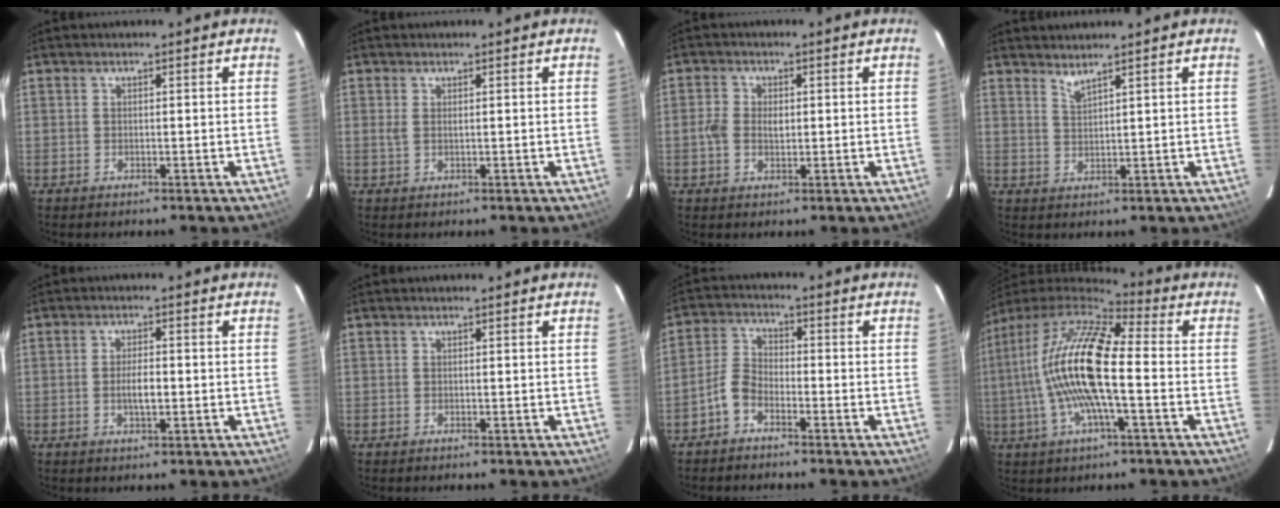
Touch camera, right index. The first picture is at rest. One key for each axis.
{"total": 1.1, "fx": 0.5, "fy": 0.3, "fz": 0.9, "tx": -0.022, "ty": 0.002, "tz": 0.009}
{"total": 3.5, "fx": -0.2, "fy": 2.5, "fz": 2.4, "tx": -0.051, "ty": 0.008, "tz": -0.005}
{"total": 2.1, "fx": 1.9, "fy": -0.2, "fz": 0.9, "tx": -0.018, "ty": -0.003, "tz": 0.034}
{"total": 3.6, "fx": -0.6, "fy": 1.2, "fz": 3.3, "tx": -0.061, "ty": 0.001, "tz": -0.009}
{"total": 0.0}
{"total": 4.5, "fx": -3.0, "fy": 2.4, "fz": 2.4, "tx": -0.057, "ty": 0.015, "tz": -0.065}
{"total": 17.7, "fx": -1.1, "fy": 4.1, "fz": 17.1, "tx": -0.314, "ty": 0.002, "tz": -0.033}